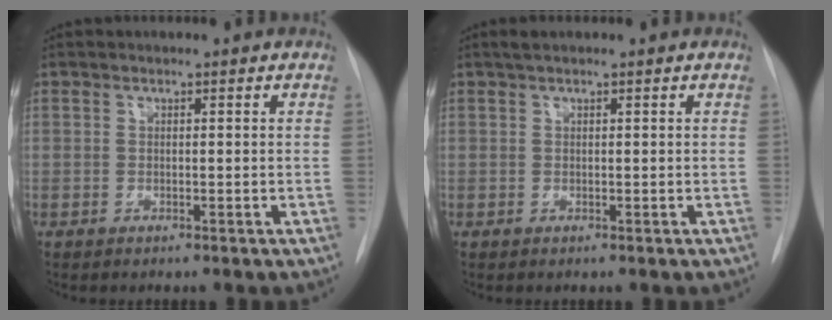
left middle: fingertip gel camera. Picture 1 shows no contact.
{"total": 1.2, "force": [0.9, 0.1, 0.8], "torque": [-0.017, 0.013, 0.016]}